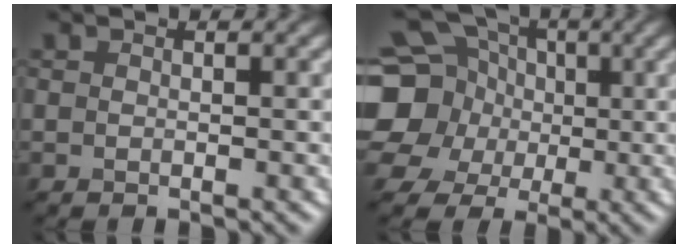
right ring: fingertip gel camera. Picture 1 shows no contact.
{"total": 14.0, "force": [2.0, 12.5, 6.0], "torque": [-0.169, 0.030, -0.001]}